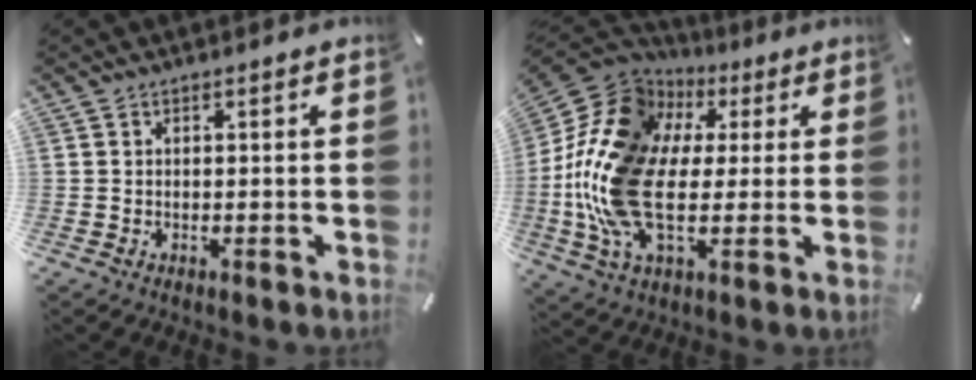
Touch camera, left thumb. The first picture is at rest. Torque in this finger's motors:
{"motor_torque": [1.13, 1.74, 2.71, 0.06, 0.42]}